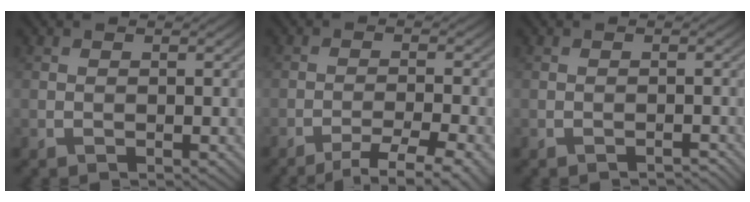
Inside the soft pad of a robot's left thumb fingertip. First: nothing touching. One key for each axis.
{"total": 3.9, "fx": -2.8, "fy": 0.1, "fz": 2.8, "tx": -0.050, "ty": 0.004, "tz": -0.043}
{"total": 1.1, "fx": -1.1, "fy": -0.1, "fz": -0.1, "tx": 0.007, "ty": 0.004, "tz": -0.021}